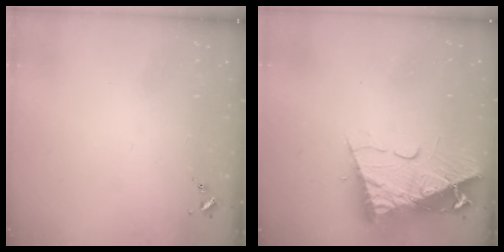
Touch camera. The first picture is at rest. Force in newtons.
{"total": 13.6, "press": 13.6, "slide": 1.1}